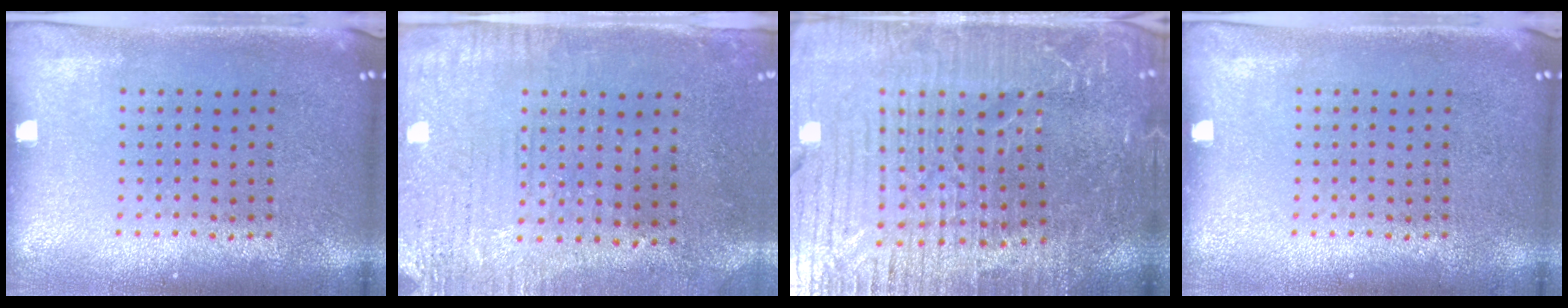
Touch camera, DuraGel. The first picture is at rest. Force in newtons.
{"total": 3.1, "press": 2.4, "slide": 1.8}
{"total": 5.3, "press": 4.9, "slide": 1.9}
{"total": 0.0}